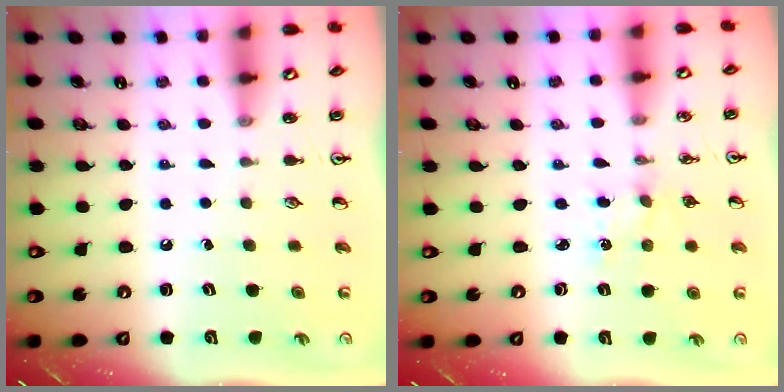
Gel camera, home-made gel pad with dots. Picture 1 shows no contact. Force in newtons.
{"total": 1.5, "press": 1.5, "slide": 0.2}